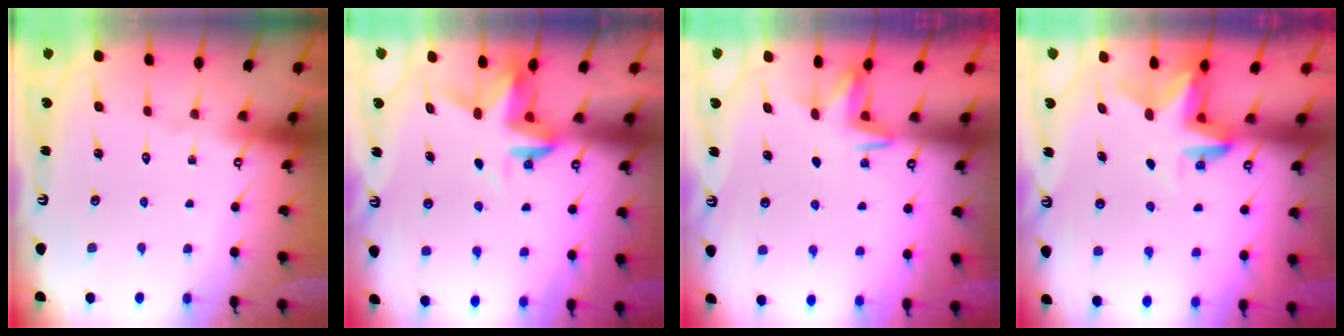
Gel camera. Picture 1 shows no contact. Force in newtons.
{"total": 3.4, "press": 3.4, "slide": 0.6}
{"total": 2.7, "press": 2.7, "slide": 0.4}
{"total": 3.3, "press": 3.2, "slide": 0.3}